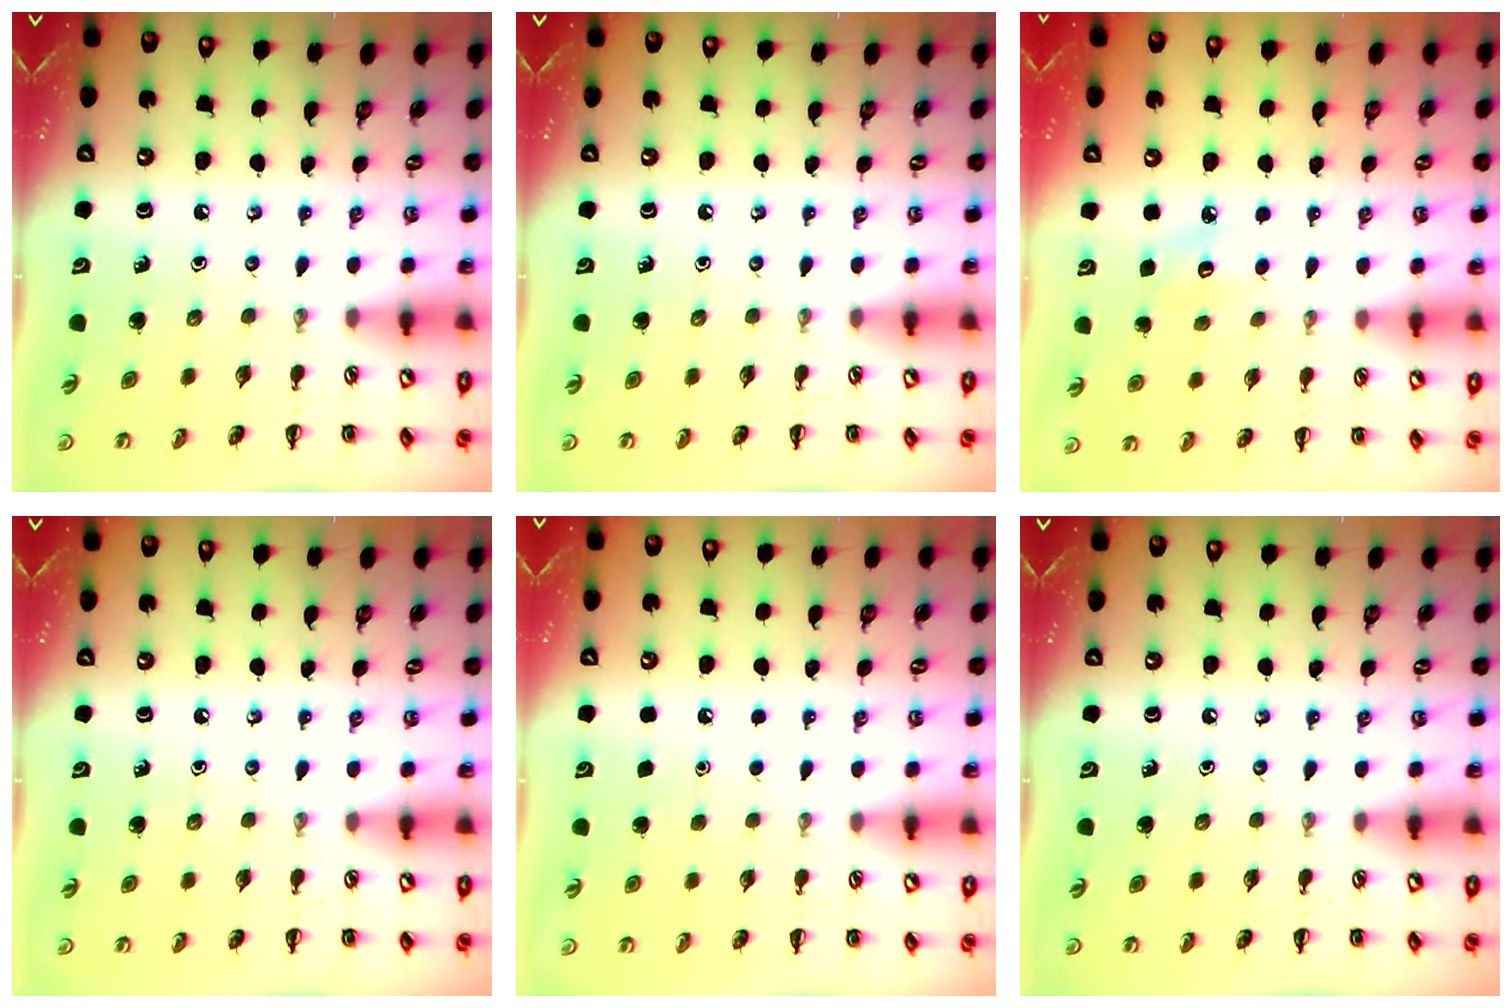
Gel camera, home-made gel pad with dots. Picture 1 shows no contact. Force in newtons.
{"total": 0.0}
{"total": 7.3, "press": 7.1, "slide": 1.5}
{"total": 0.0}
{"total": 1.5, "press": 1.5, "slide": 0.1}
{"total": 0.0}